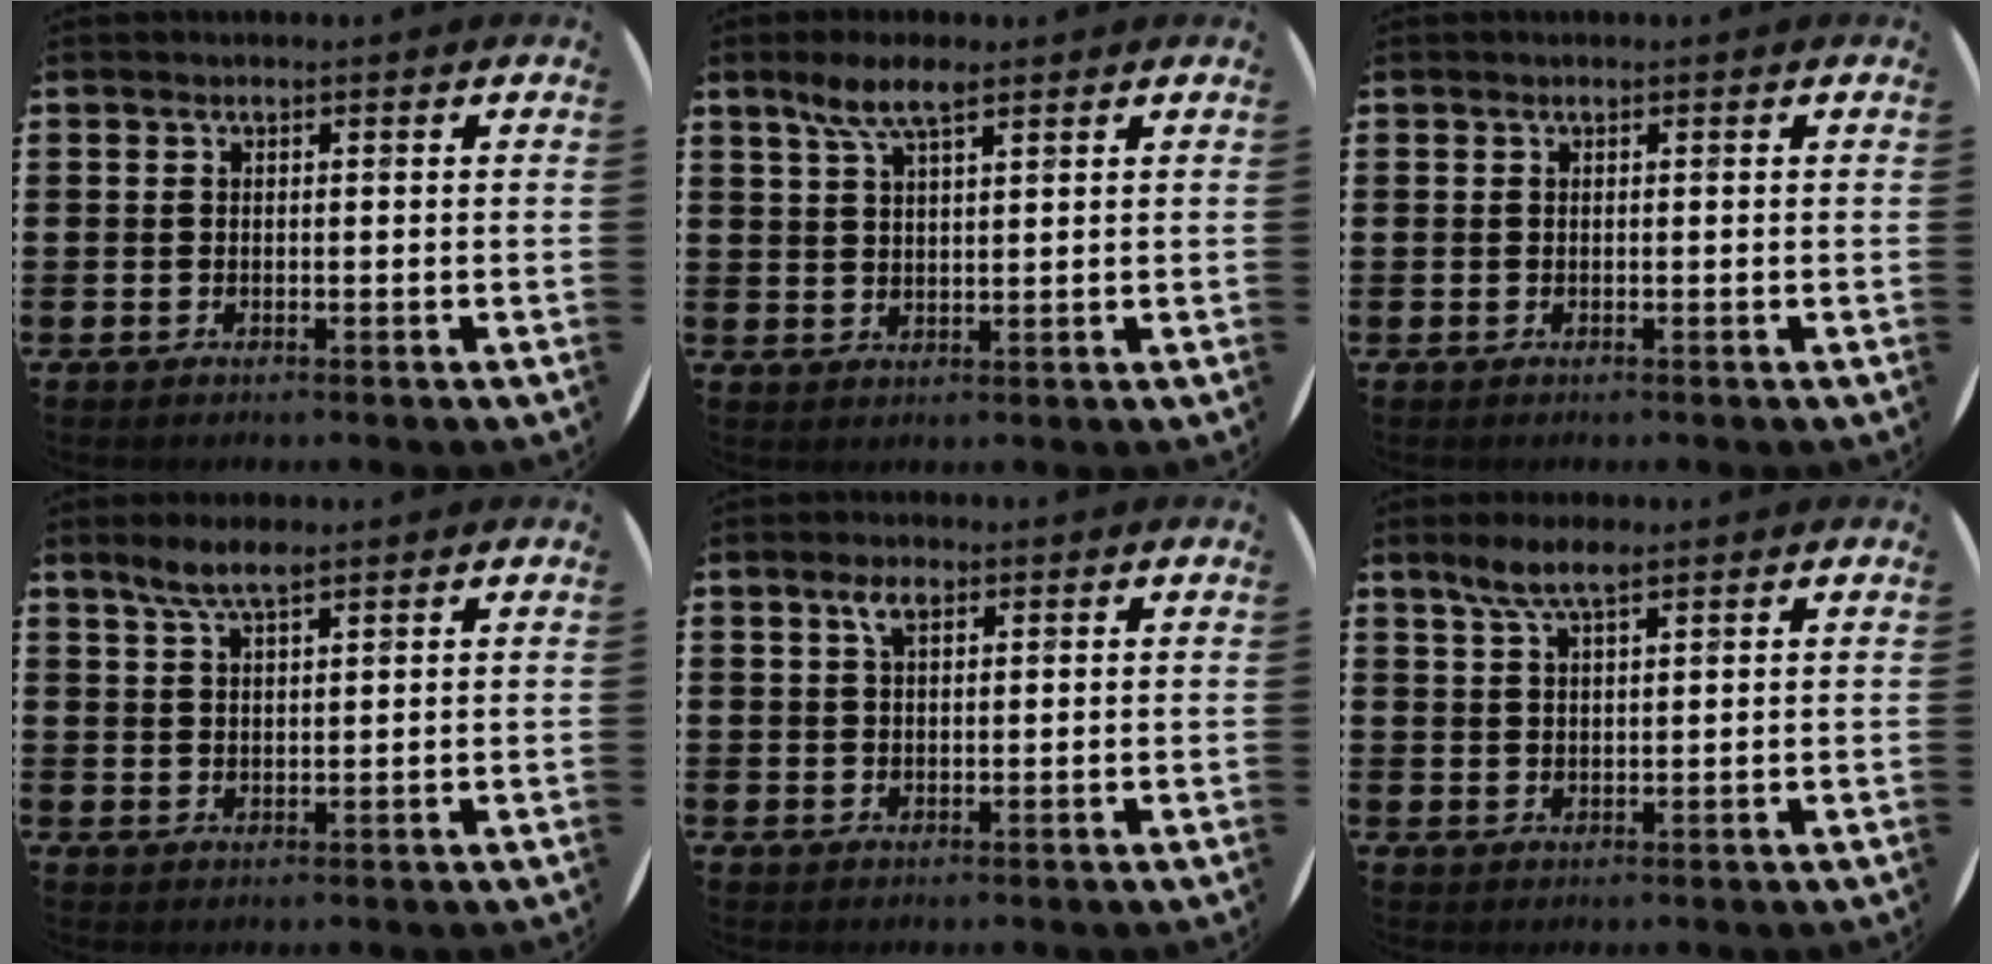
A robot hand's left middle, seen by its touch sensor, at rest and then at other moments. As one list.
[{"total": 5.8, "force": [3.9, 1.6, 4.0], "torque": [-0.087, 0.005, 0.069]}, {"total": 0.0}, {"total": 4.5, "force": [3.4, 1.1, 2.7], "torque": [-0.060, 0.001, 0.061]}, {"total": 2.8, "force": [1.8, 1.2, 1.8], "torque": [-0.033, 0.004, 0.029]}, {"total": 4.9, "force": [3.5, 1.2, 3.1], "torque": [-0.068, 0.003, 0.062]}]